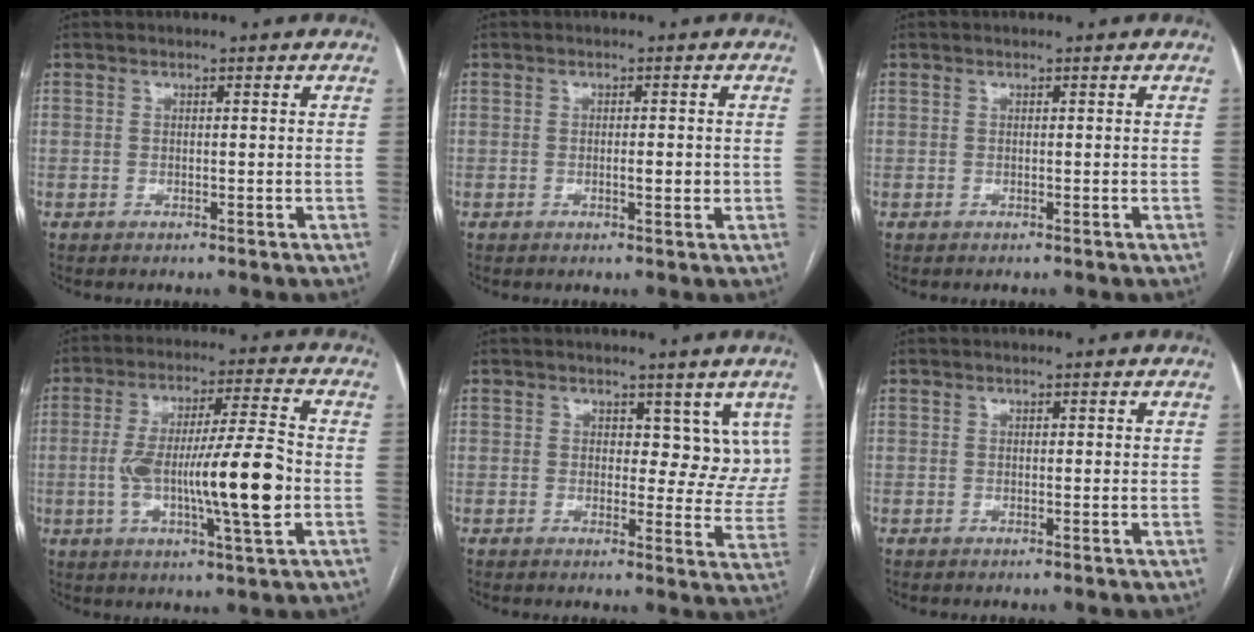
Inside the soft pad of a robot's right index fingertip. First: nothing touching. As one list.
[{"total": 2.1, "force": [-0.3, 0.5, 2.0], "torque": [-0.034, -0.001, -0.004]}, {"total": 0.0}, {"total": 15.0, "force": [-2.4, 1.1, 14.8], "torque": [-0.261, 0.004, -0.041]}, {"total": 6.6, "force": [3.8, 4.1, 3.5], "torque": [-0.020, -0.008, 0.037]}, {"total": 0.0}]